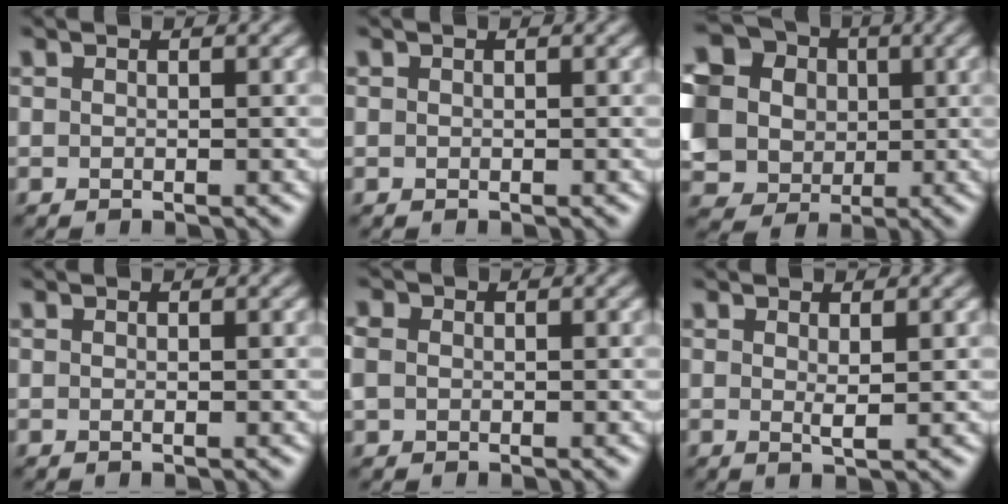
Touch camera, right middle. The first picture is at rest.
{"total": 0.0}
{"total": 12.9, "force": [0.9, 11.6, 5.6], "torque": [-0.178, 0.018, -0.001]}
{"total": 0.0}
{"total": 2.1, "force": [0.2, 1.9, 1.0], "torque": [-0.027, 0.005, -0.002]}
{"total": 1.1, "force": [0.4, 0.1, 1.0], "torque": [-0.019, -0.004, 0.006]}